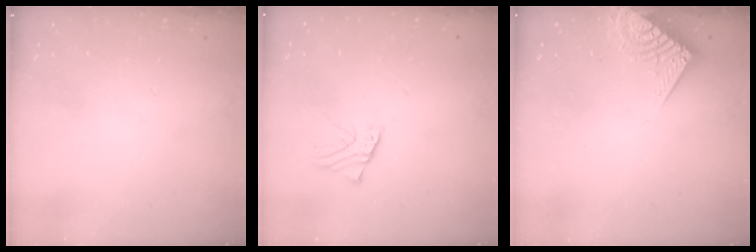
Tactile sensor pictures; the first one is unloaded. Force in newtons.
{"total": 2.3, "press": 2.3, "slide": 0.1}
{"total": 8.1, "press": 8.1, "slide": 0.7}